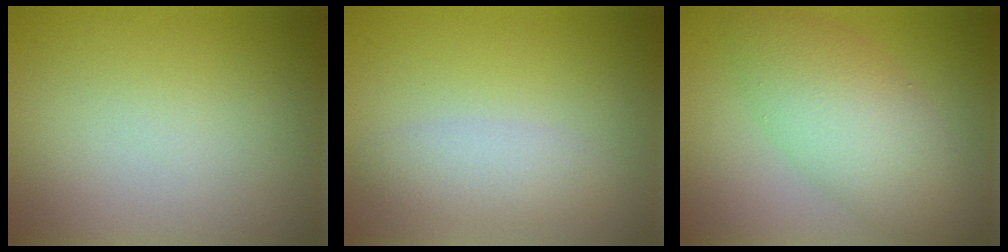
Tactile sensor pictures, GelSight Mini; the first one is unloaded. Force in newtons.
{"total": 2.4, "press": 2.4, "slide": 0.2}
{"total": 6.2, "press": 6.2, "slide": 0.2}